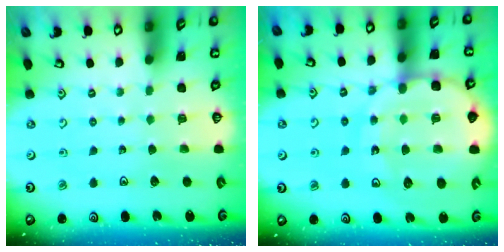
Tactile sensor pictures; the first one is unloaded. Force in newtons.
{"total": 19.1, "press": 18.7, "slide": 3.7}